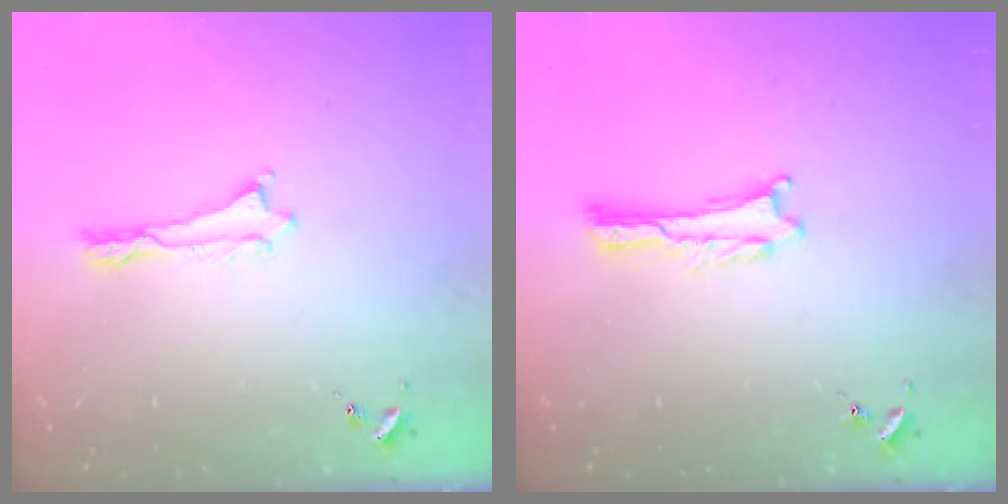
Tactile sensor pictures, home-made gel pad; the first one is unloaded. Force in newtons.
{"total": 0.0}